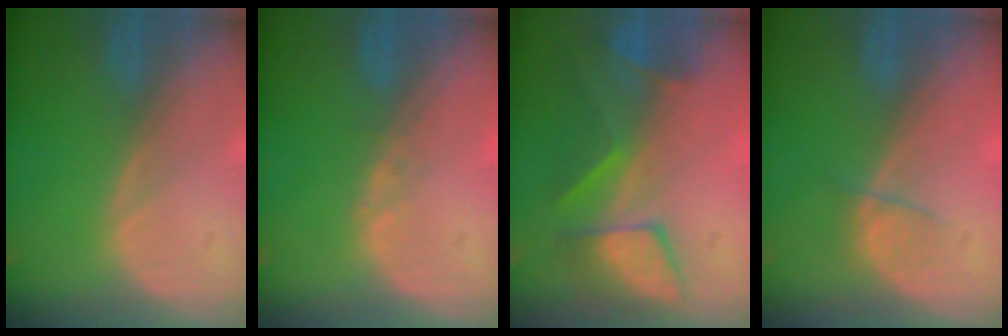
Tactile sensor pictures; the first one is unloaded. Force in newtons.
{"total": 0.8, "press": 0.7, "slide": 0.1}
{"total": 7.5, "press": 7.4, "slide": 1.3}
{"total": 2.2, "press": 2.0, "slide": 0.9}